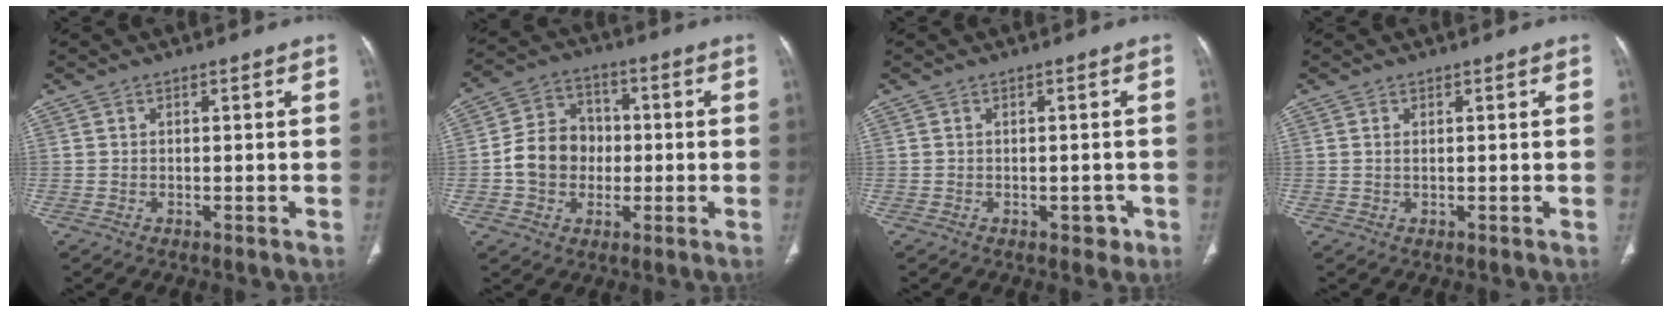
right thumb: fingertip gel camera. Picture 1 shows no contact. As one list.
[{"total": 10.6, "force": [-1.1, 9.1, 5.4], "torque": [-0.068, 0.026, -0.027]}, {"total": 2.1, "force": [-1.0, 1.4, 1.2], "torque": [-0.001, 0.003, -0.009]}, {"total": 0.7, "force": [0.2, 0.3, 0.6], "torque": [-0.018, 0.002, 0.006]}]